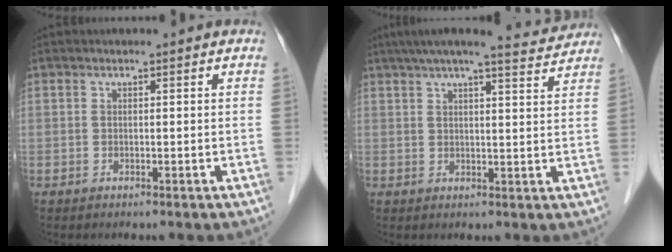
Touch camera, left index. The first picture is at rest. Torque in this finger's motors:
{"motor_torque": [0.54, -0.66, 0.20, 0.00]}